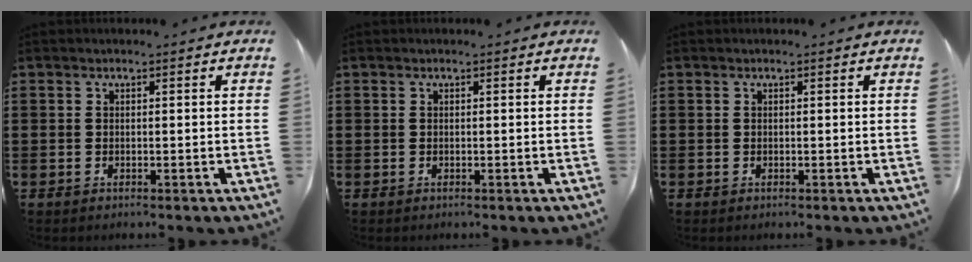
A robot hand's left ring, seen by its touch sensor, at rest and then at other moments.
{"total": 0.0}
{"total": 0.0}